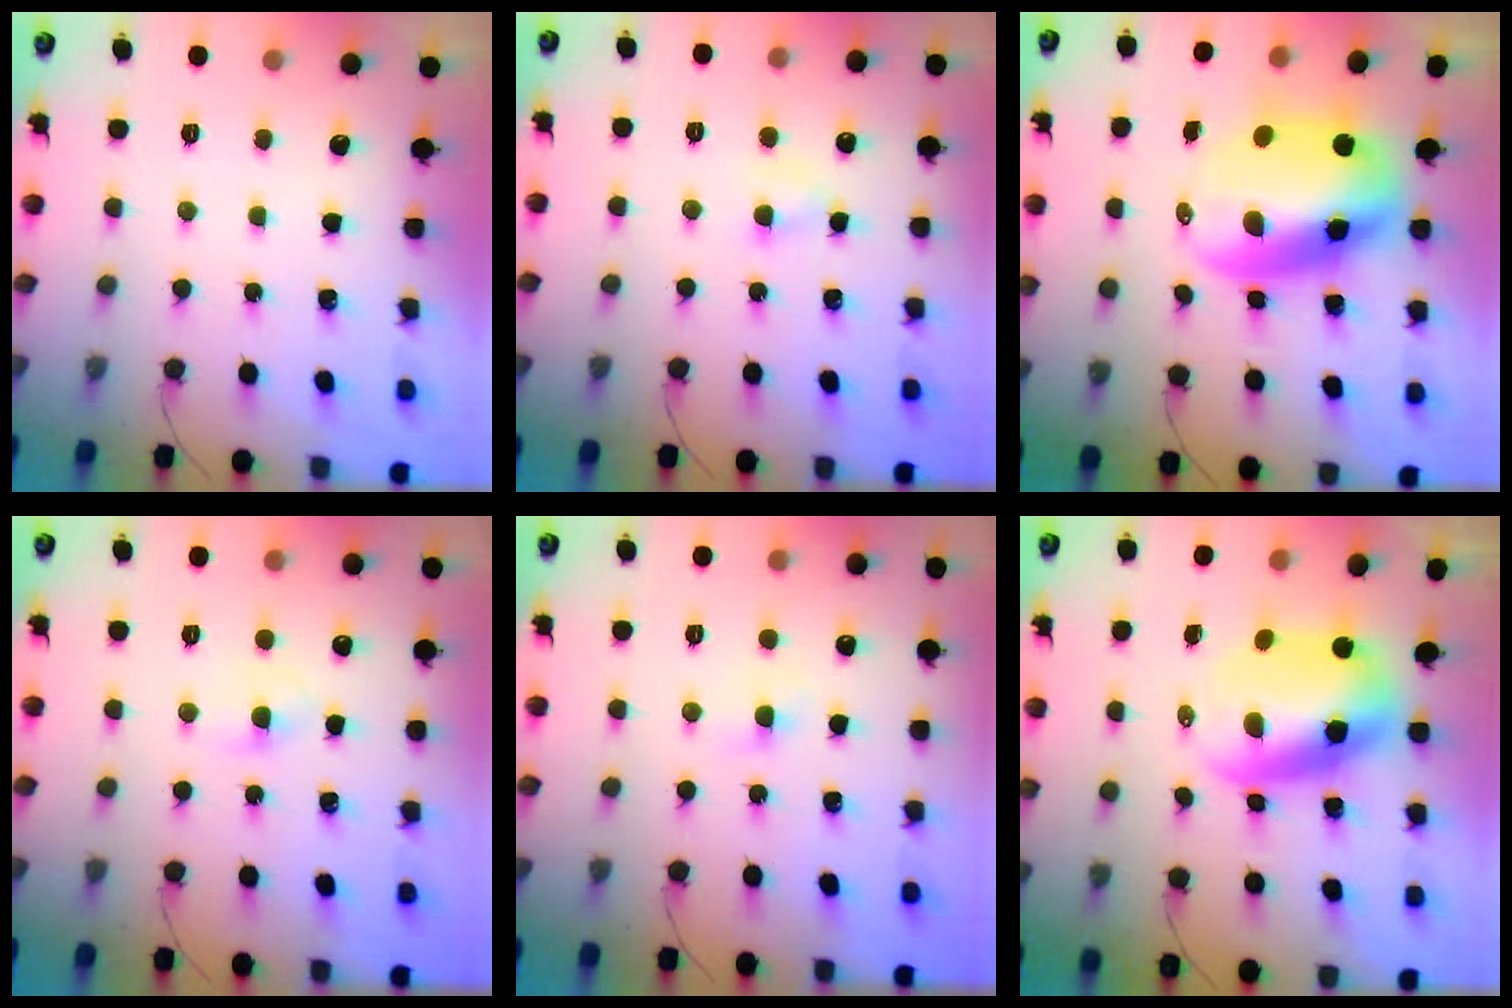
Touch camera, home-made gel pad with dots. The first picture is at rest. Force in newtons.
{"total": 3.0, "press": 2.8, "slide": 1.0}
{"total": 12.5, "press": 12.1, "slide": 3.2}
{"total": 3.0, "press": 2.8, "slide": 1.1}
{"total": 1.9, "press": 1.7, "slide": 0.8}
{"total": 9.5, "press": 9.3, "slide": 2.3}